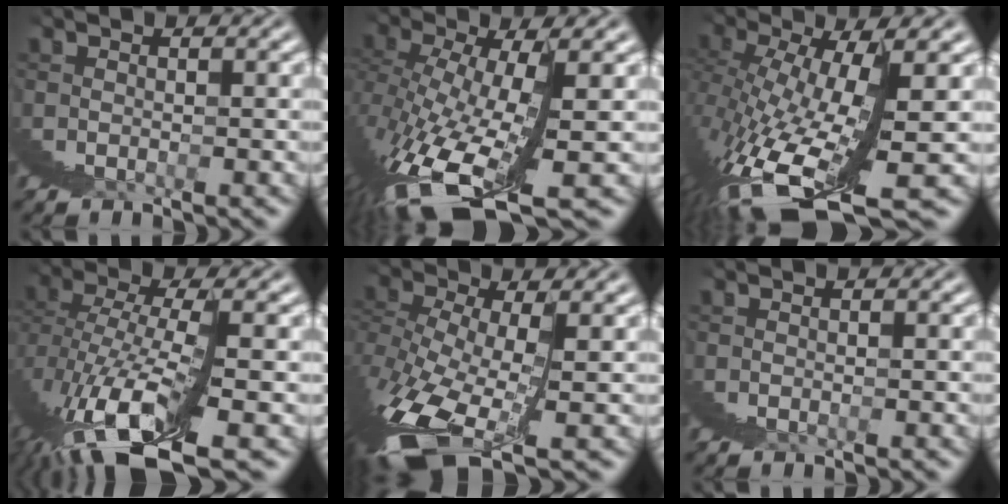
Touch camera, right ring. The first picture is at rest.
{"total": 7.3, "force": [-2.1, 1.4, 6.9], "torque": [-0.136, -0.026, -0.006]}
{"total": 8.6, "force": [-1.7, 2.0, 8.2], "torque": [-0.163, -0.026, 0.002]}
{"total": 7.2, "force": [-2.4, 1.4, 6.6], "torque": [-0.133, -0.006, -0.026]}
{"total": 4.8, "force": [-2.0, 0.6, 4.3], "torque": [-0.081, -0.020, -0.010]}
{"total": 0.0}